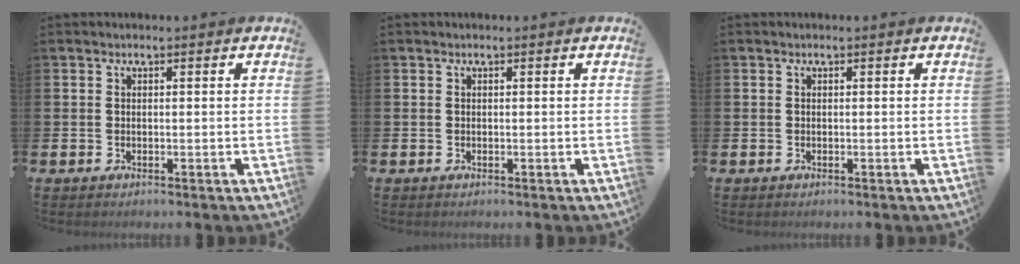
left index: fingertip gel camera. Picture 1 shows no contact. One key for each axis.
{"total": 0.0}
{"total": 0.0}